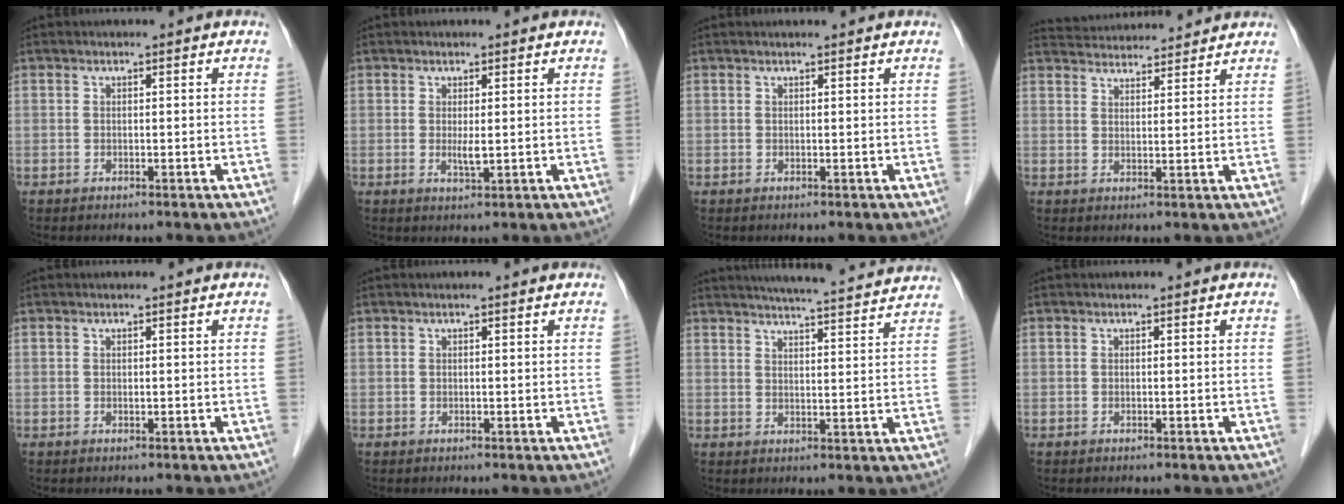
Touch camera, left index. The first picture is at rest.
{"total": 1.6, "force": [0.1, 0.2, 1.6], "torque": [-0.035, -0.007, 0.005]}
{"total": 1.6, "force": [1.5, 0.0, 0.6], "torque": [-0.008, 0.011, 0.021]}
{"total": 10.0, "force": [9.8, 1.1, 2.0], "torque": [-0.035, 0.028, 0.141]}
{"total": 0.0}
{"total": 0.5, "force": [0.4, -0.1, 0.3], "torque": [-0.011, 0.004, 0.010]}
{"total": 15.5, "force": [14.5, 0.4, 5.5], "torque": [-0.087, 0.003, 0.184]}
{"total": 0.0}